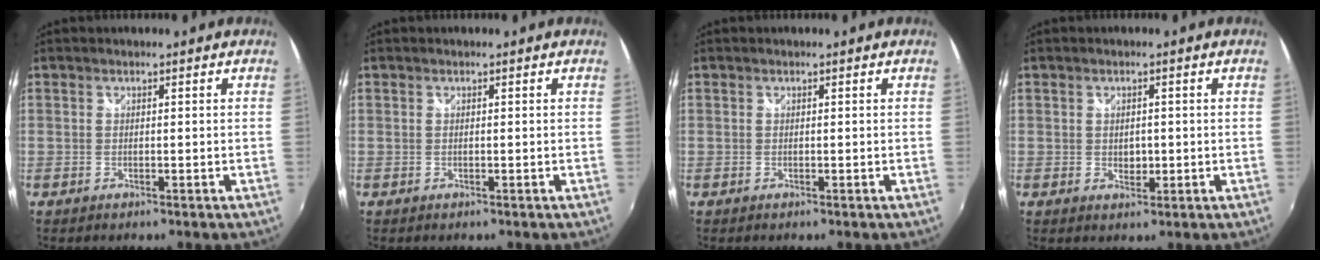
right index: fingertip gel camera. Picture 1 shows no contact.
{"total": 0.0}
{"total": 0.0}
{"total": 2.1, "force": [-0.1, 1.7, 1.2], "torque": [-0.016, -0.002, 0.000]}